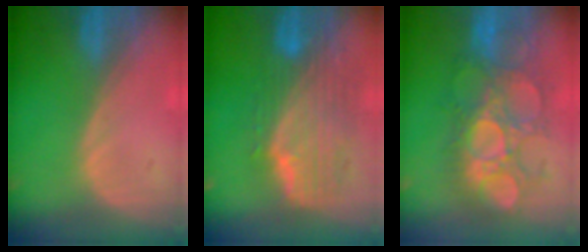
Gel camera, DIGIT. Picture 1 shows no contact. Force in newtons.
{"total": 10.0, "press": 8.9, "slide": 4.6}
{"total": 9.9, "press": 9.9, "slide": 1.0}